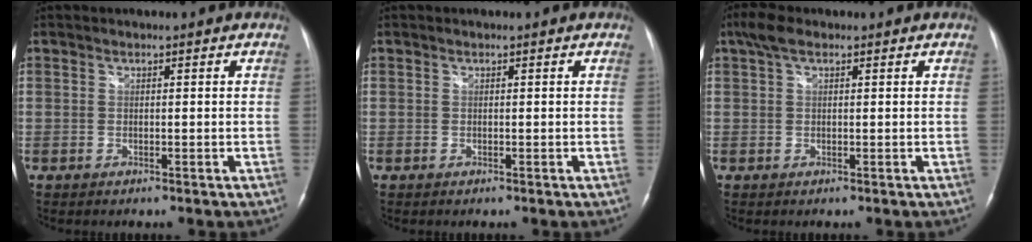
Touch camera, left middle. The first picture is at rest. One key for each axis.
{"total": 0.0}
{"total": 3.1, "fx": 1.9, "fy": 1.3, "fz": 2.1, "tx": -0.052, "ty": 0.026, "tz": 0.039}